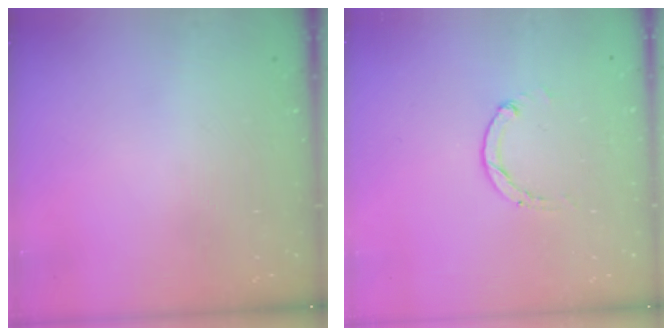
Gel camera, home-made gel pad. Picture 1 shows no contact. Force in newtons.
{"total": 1.2, "press": 1.2, "slide": 0.3}